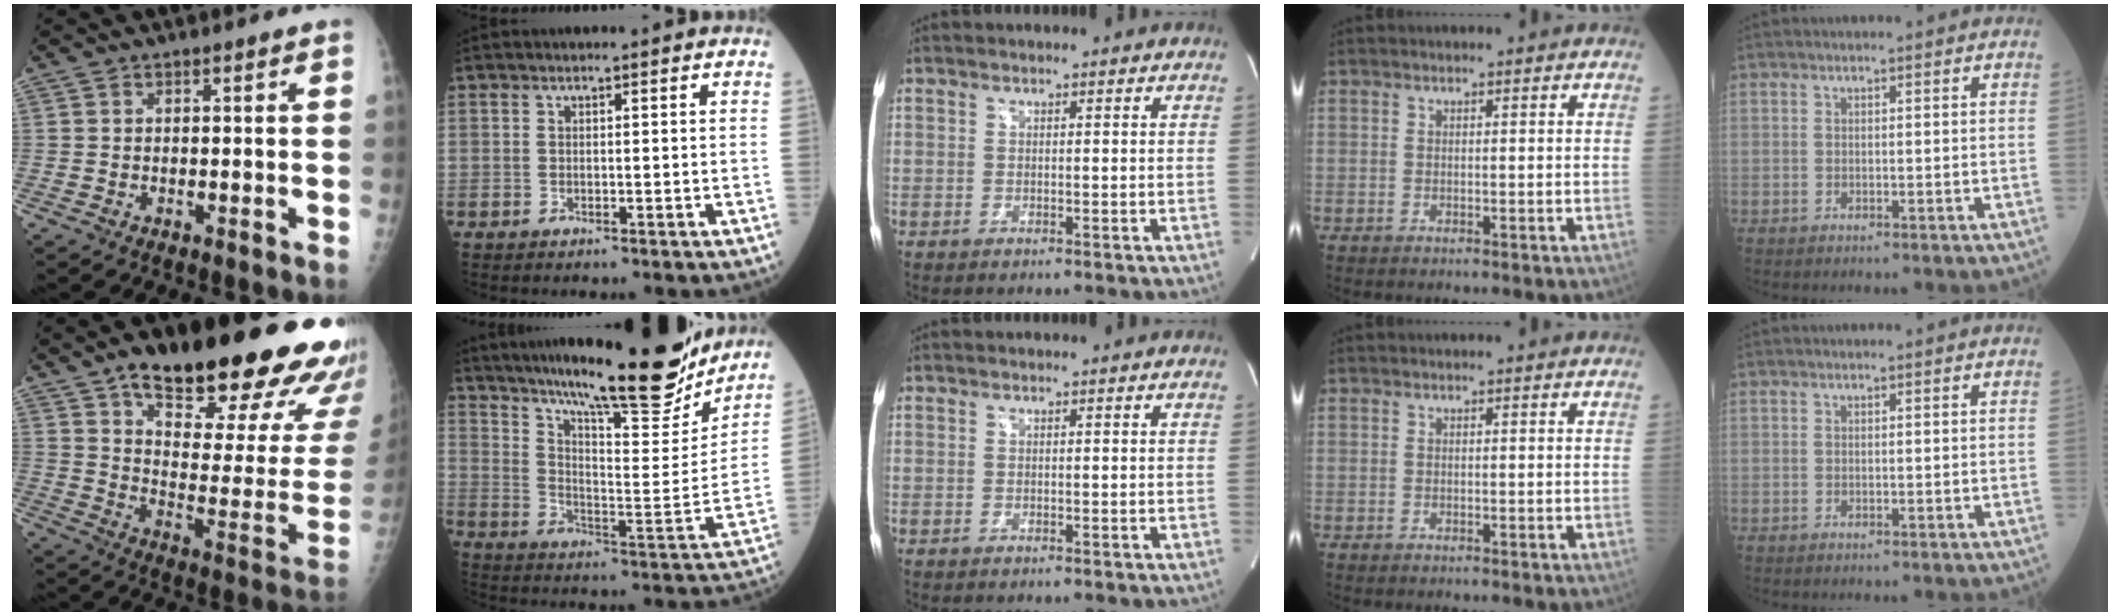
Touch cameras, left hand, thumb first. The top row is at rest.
{"thumb": {"total": 32.3, "force": [19.9, 10.7, 23.0], "torque": [-0.257, -0.055, 0.285]}, "index": {"total": 26.3, "force": [21.9, 3.7, 14.1], "torque": [-0.232, -0.026, 0.314]}}